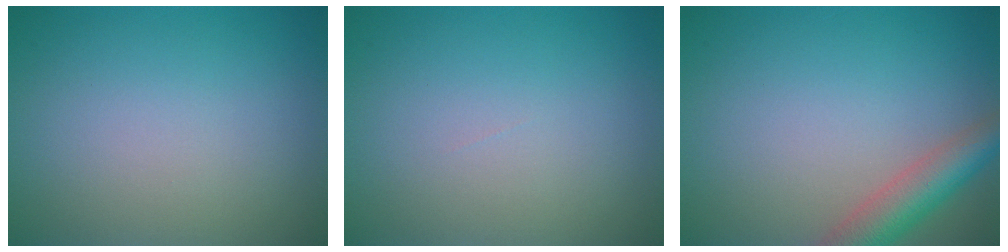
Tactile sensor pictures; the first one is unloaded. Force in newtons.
{"total": 0.0}
{"total": 4.4, "press": 4.4, "slide": 0.2}